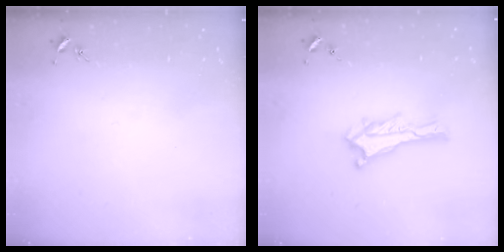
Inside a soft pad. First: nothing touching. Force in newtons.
{"total": 0.0}